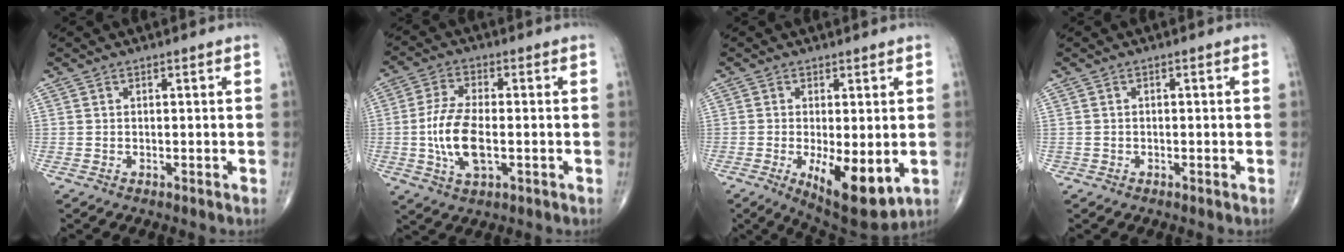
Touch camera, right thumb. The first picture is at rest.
{"total": 10.2, "force": [-1.5, 4.7, 9.0], "torque": [-0.184, 0.004, -0.029]}
{"total": 11.9, "force": [-2.9, 4.6, 10.6], "torque": [-0.157, -0.025, -0.030]}
{"total": 0.5, "force": [-0.2, 0.5, 0.1], "torque": [0.006, 0.004, -0.004]}